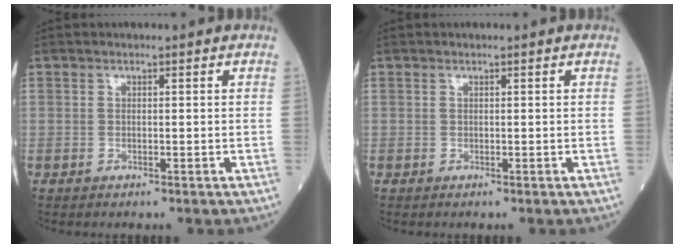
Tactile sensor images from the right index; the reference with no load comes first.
{"total": 0.0}